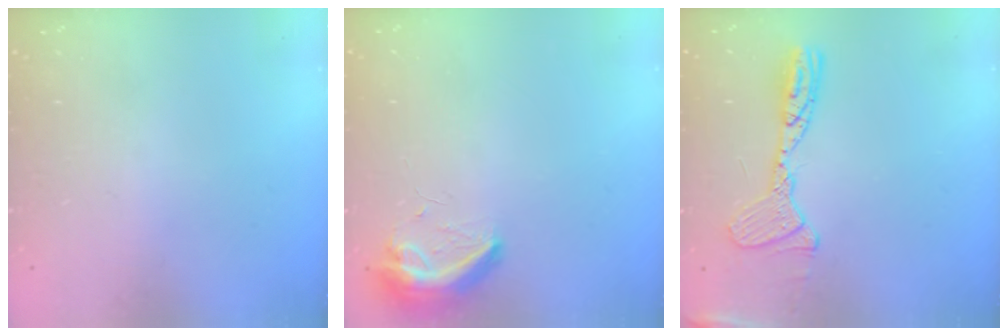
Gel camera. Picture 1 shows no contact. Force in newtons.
{"total": 8.4, "press": 8.3, "slide": 0.7}
{"total": 13.7, "press": 13.6, "slide": 1.2}